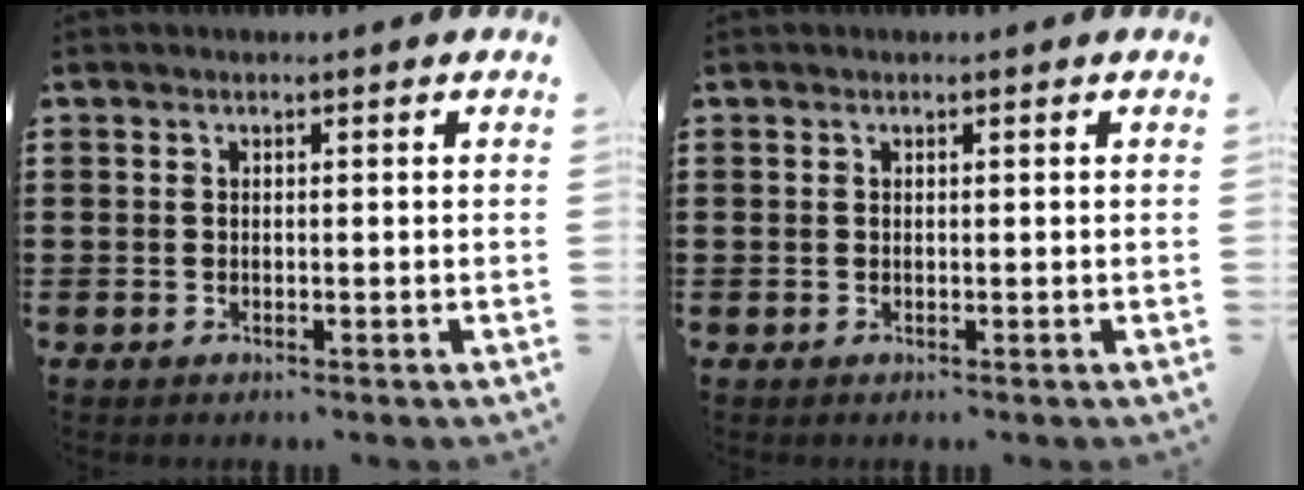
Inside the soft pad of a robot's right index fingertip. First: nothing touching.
{"total": 0.0}